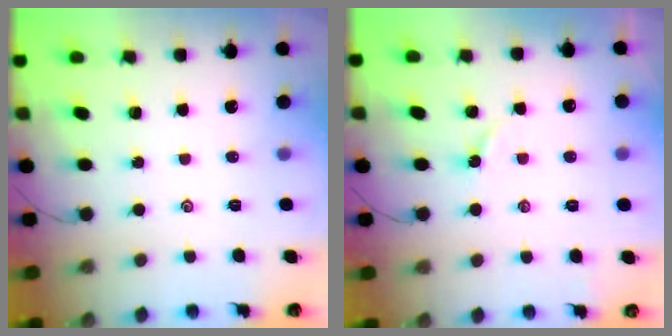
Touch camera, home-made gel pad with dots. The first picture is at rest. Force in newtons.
{"total": 2.7, "press": 2.6, "slide": 0.5}